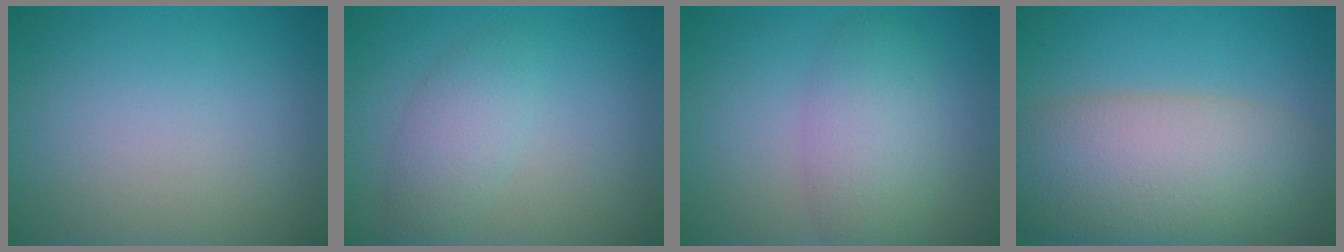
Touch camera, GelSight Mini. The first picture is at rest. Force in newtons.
{"total": 2.8, "press": 2.8, "slide": 0.1}
{"total": 4.4, "press": 4.4, "slide": 0.1}
{"total": 9.9, "press": 9.9, "slide": 0.9}